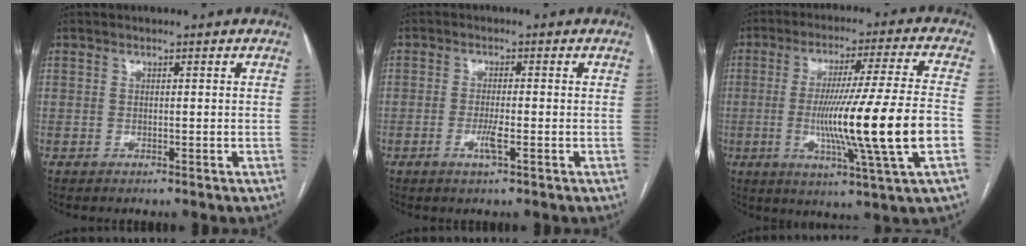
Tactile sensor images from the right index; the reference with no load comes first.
{"total": 3.0, "force": [-1.1, 0.1, 2.7], "torque": [-0.057, -0.005, -0.022]}
{"total": 17.8, "force": [-3.5, -1.4, 17.4], "torque": [-0.302, -0.017, -0.061]}